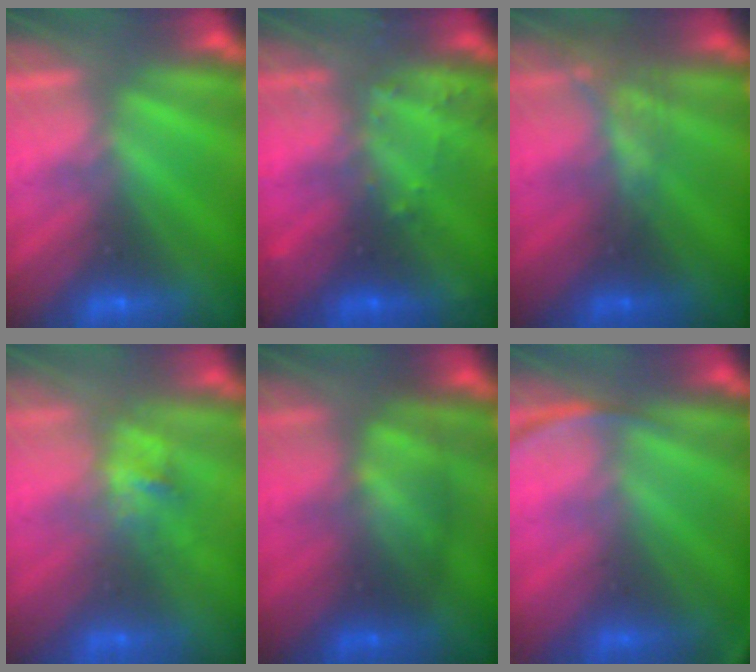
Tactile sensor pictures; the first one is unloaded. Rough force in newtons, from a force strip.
{"total": 3.0}
{"total": 2.1}
{"total": 2.9}
{"total": 2.3}
{"total": 2.4}